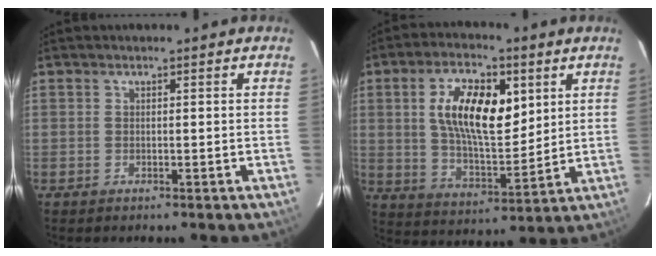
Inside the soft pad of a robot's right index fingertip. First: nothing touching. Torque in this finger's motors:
{"motor_torque": [1.30, 0.83, 0.43, 0.21]}